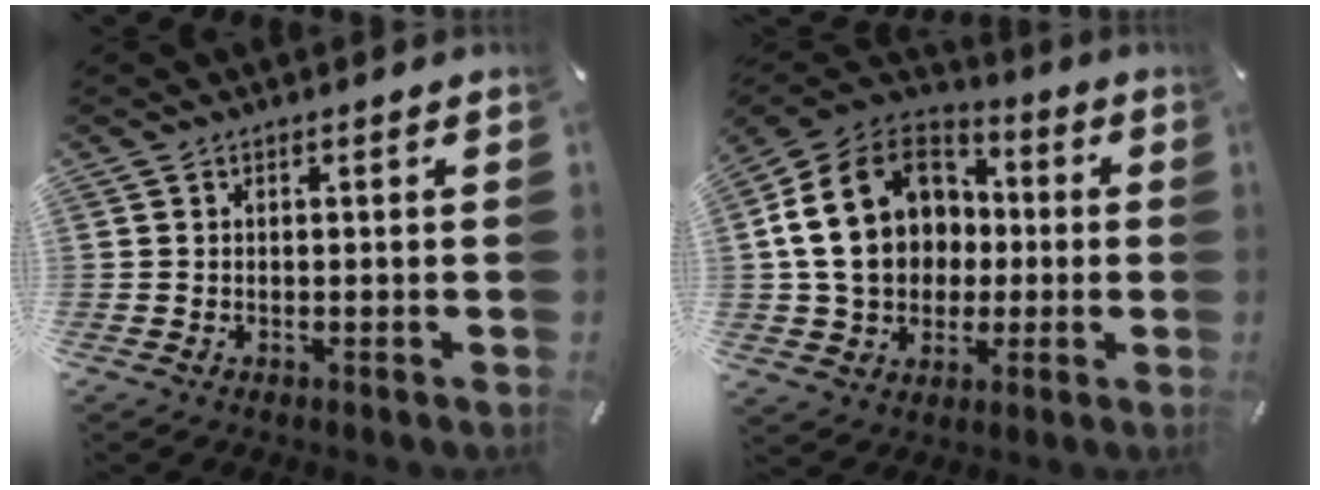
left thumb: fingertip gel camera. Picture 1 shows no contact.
{"total": 19.0, "force": [0.2, 16.2, 9.9], "torque": [-0.206, 0.014, 0.009]}